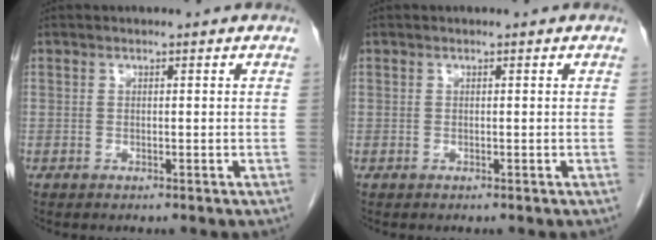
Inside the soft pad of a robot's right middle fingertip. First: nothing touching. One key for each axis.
{"total": 0.0}